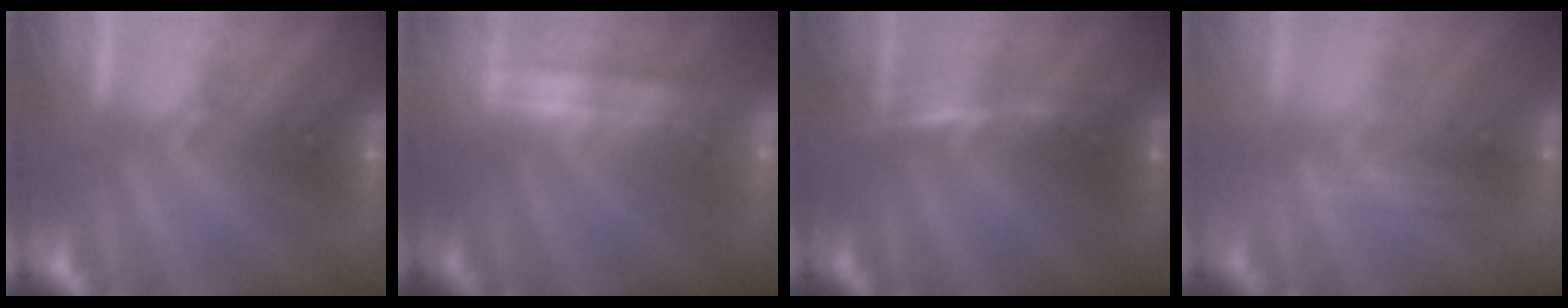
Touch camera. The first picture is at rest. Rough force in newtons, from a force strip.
{"total": 2.3}
{"total": 2.8}
{"total": 2.4}